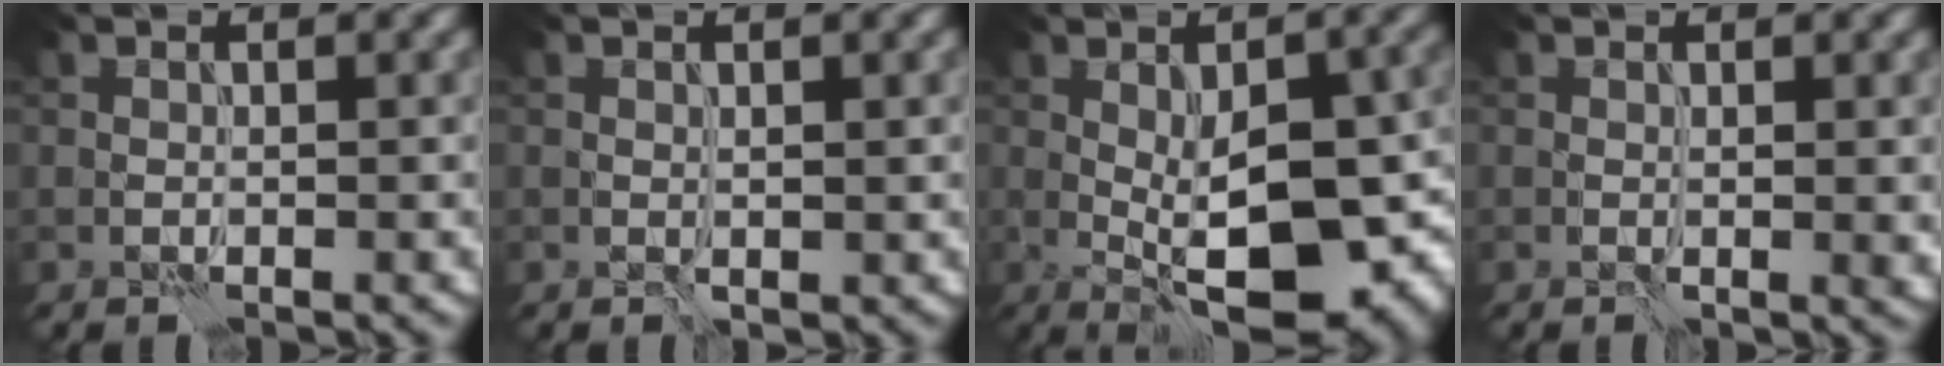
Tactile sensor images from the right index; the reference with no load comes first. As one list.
[{"total": 0.6, "force": [0.0, 0.2, 0.5], "torque": [-0.008, -0.002, 0.002]}, {"total": 13.4, "force": [-3.2, 5.4, 11.9], "torque": [-0.166, -0.006, -0.044]}, {"total": 1.2, "force": [0.2, 0.2, 1.2], "torque": [-0.015, -0.002, 0.005]}]